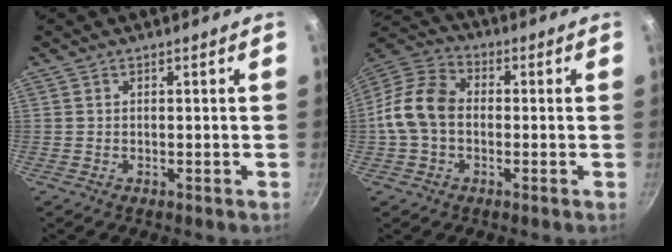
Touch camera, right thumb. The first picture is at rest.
{"total": 11.5, "force": [-0.8, 8.4, 7.8], "torque": [-0.130, 0.032, -0.035]}